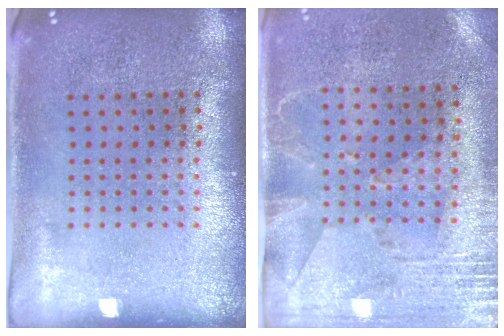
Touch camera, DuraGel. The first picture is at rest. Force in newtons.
{"total": 2.7, "press": 2.3, "slide": 1.5}